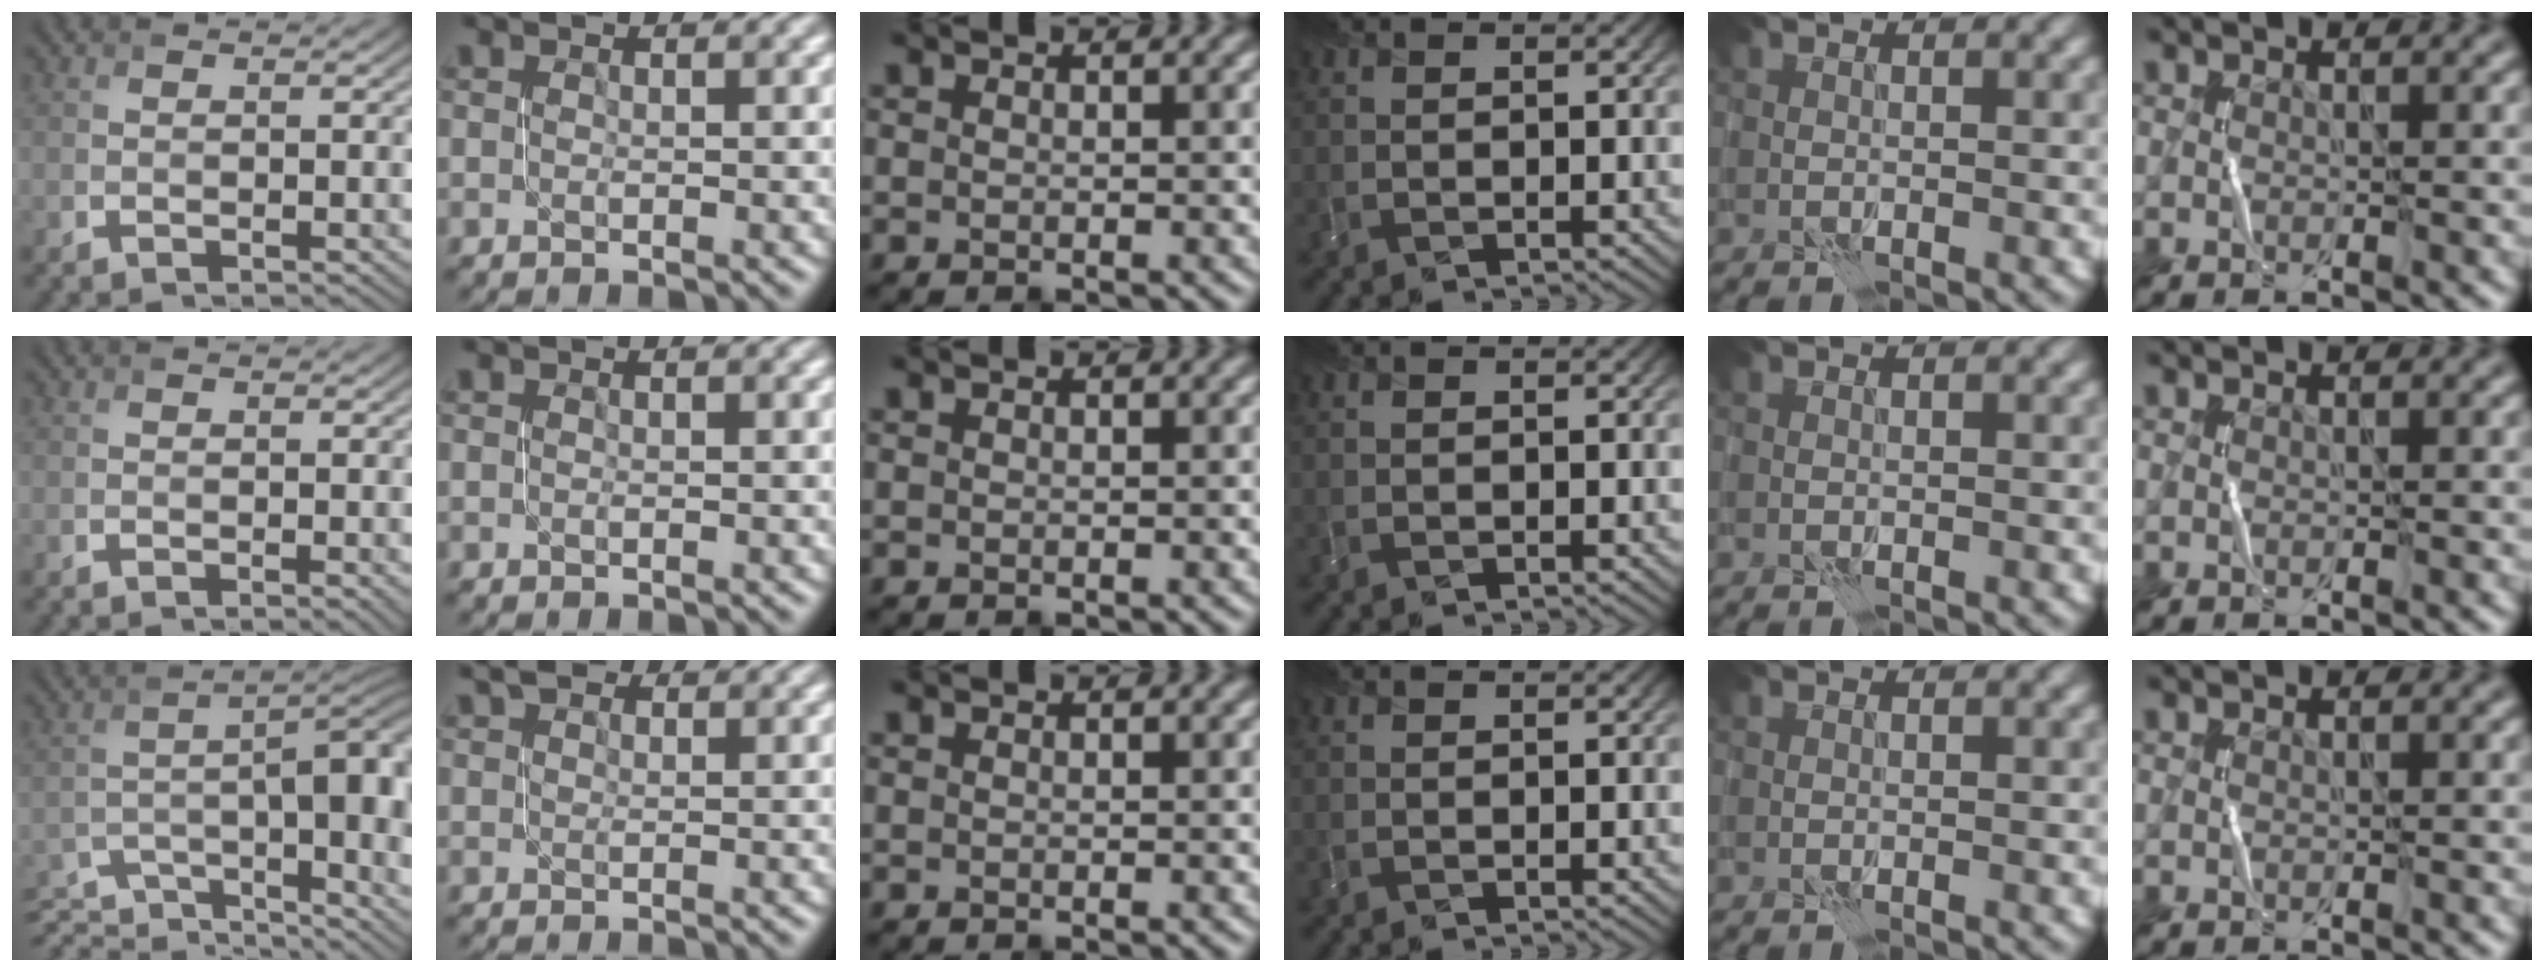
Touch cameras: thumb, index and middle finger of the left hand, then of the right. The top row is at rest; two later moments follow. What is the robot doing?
{"motion": "open", "object": "stapler"}